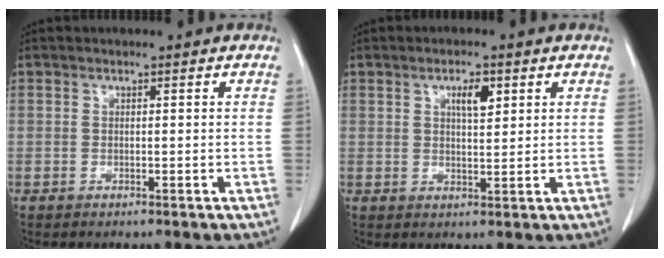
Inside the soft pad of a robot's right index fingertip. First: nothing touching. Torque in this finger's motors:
{"motor_torque": [0.37, 0.05, 0.14, 0.05]}